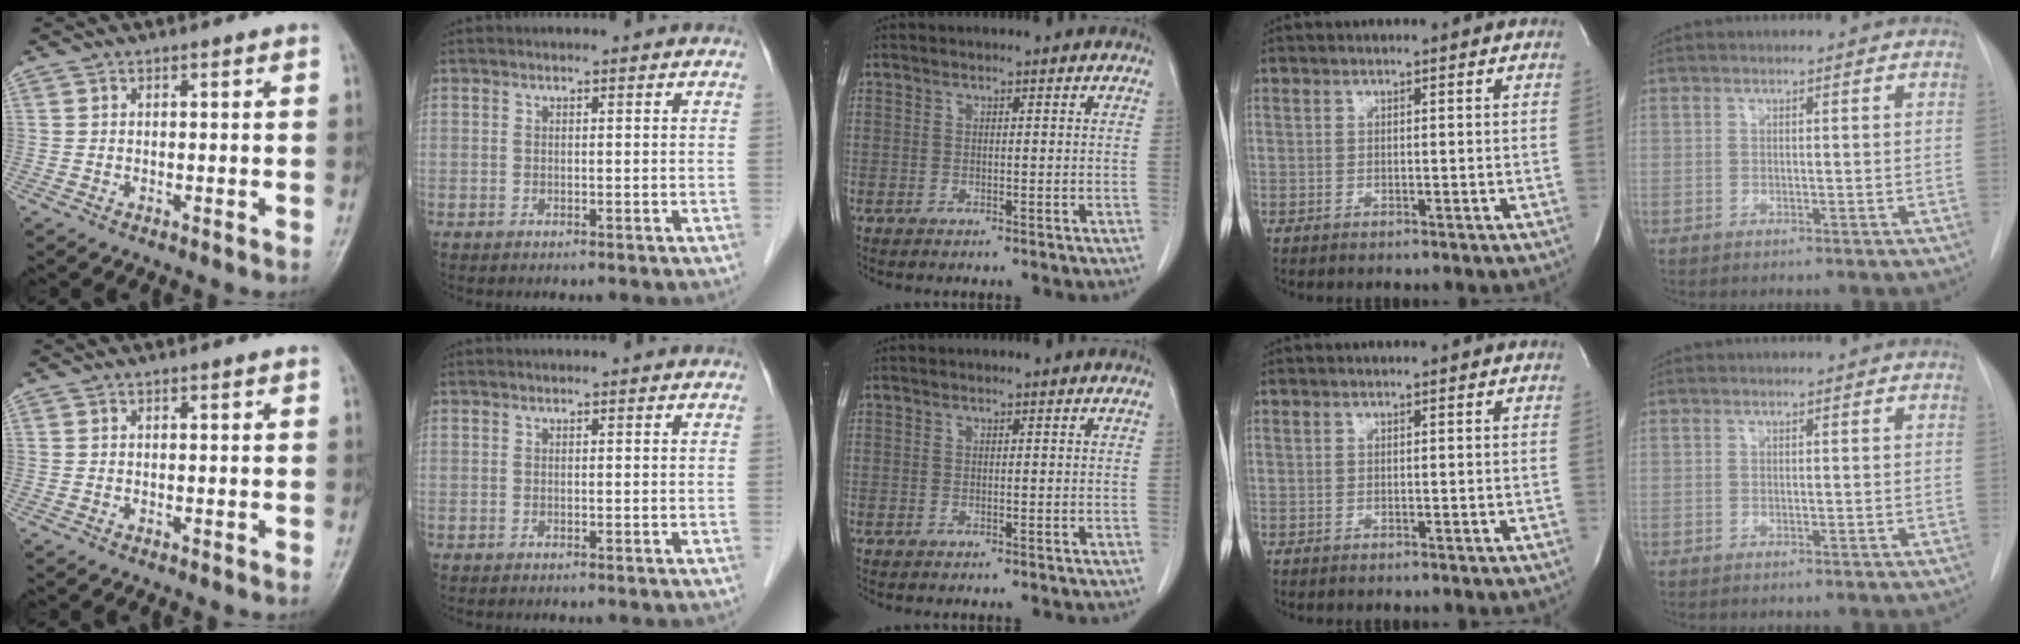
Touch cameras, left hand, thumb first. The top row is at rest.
{}